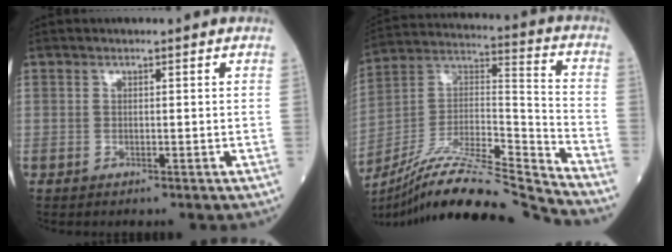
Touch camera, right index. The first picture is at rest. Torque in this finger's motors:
{"motor_torque": [-0.45, -0.57, 0.40, 0.14]}